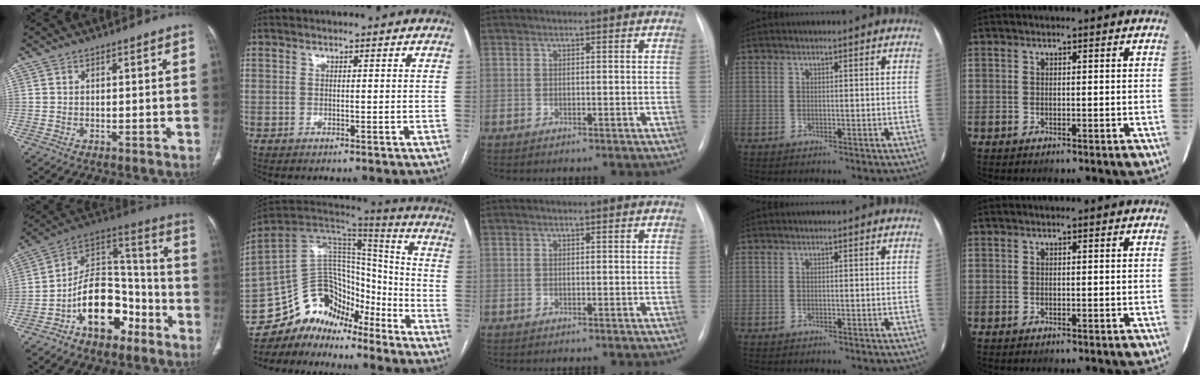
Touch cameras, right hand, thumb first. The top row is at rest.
{"thumb": {"total": 17.0, "force": [-8.2, 10.2, 10.8], "torque": [-0.140, 0.088, -0.141]}, "index": {"total": 14.9, "force": [-11.9, 7.7, 4.6], "torque": [-0.075, 0.083, -0.210]}}